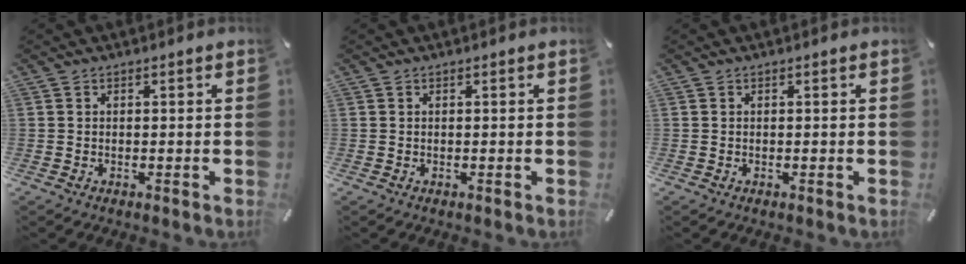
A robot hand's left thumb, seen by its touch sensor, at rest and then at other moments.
{"total": 0.0}
{"total": 0.0}